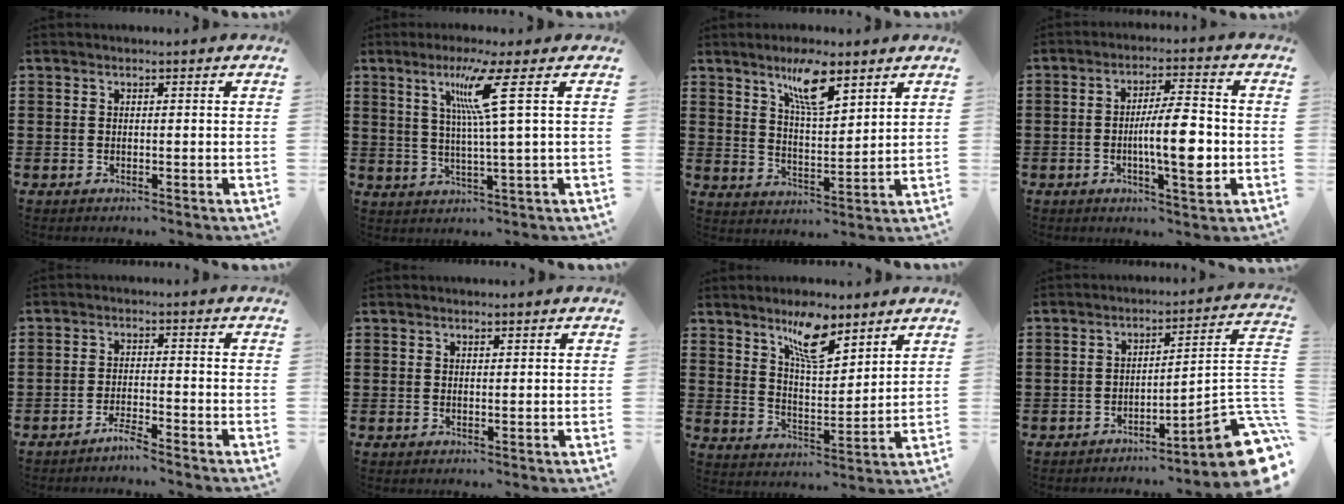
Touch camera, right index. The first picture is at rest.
{"total": 8.2, "force": [3.0, -1.3, 7.5], "torque": [-0.153, -0.003, 0.040]}
{"total": 7.6, "force": [5.1, 1.7, 5.4], "torque": [-0.104, -0.009, 0.084]}
{"total": 8.9, "force": [-1.4, 2.0, 8.6], "torque": [-0.151, -0.006, -0.028]}
{"total": 2.6, "force": [-2.5, -0.1, 0.7], "torque": [-0.014, 0.001, -0.047]}
{"total": 0.7, "force": [0.5, 0.3, 0.3], "torque": [-0.007, 0.001, 0.010]}
{"total": 8.7, "force": [6.2, 2.4, 5.6], "torque": [-0.103, -0.021, 0.107]}
{"total": 8.1, "force": [-4.5, 1.7, 6.5], "torque": [-0.085, -0.012, -0.087]}